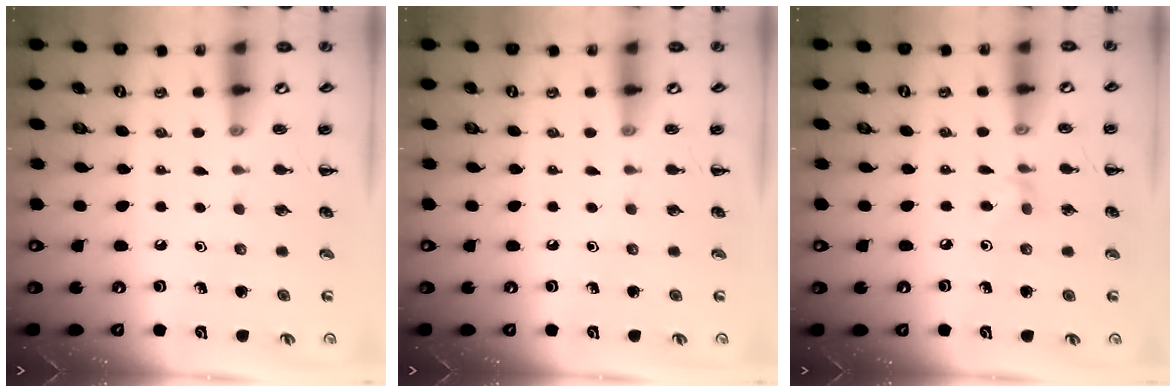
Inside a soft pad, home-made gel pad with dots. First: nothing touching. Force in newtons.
{"total": 0.0}
{"total": 4.2, "press": 4.0, "slide": 1.3}